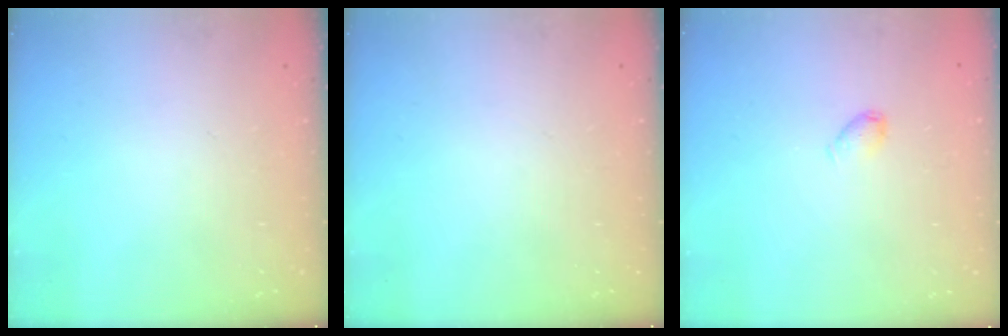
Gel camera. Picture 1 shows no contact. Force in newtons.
{"total": 0.0}
{"total": 3.4, "press": 3.3, "slide": 0.6}